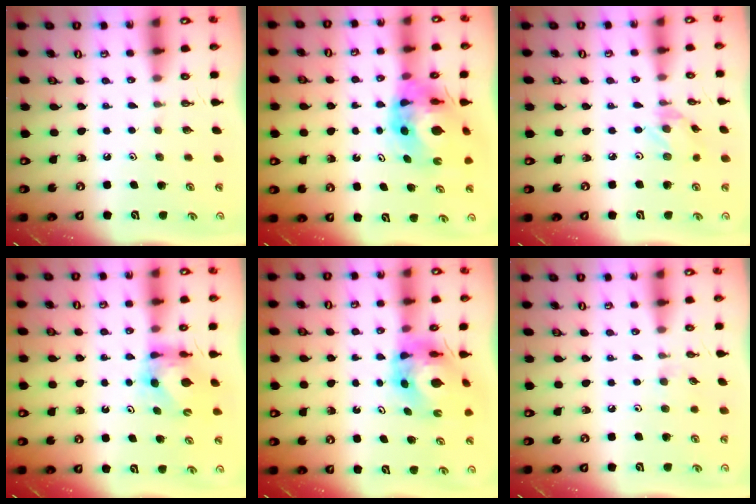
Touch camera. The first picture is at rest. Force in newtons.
{"total": 10.9, "press": 10.8, "slide": 1.2}
{"total": 1.3, "press": 1.3, "slide": 0.1}
{"total": 6.0, "press": 5.9, "slide": 0.6}
{"total": 7.1, "press": 7.0, "slide": 0.8}
{"total": 3.7, "press": 3.7, "slide": 0.6}